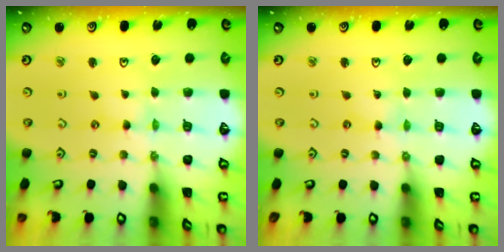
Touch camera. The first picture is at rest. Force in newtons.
{"total": 0.0}